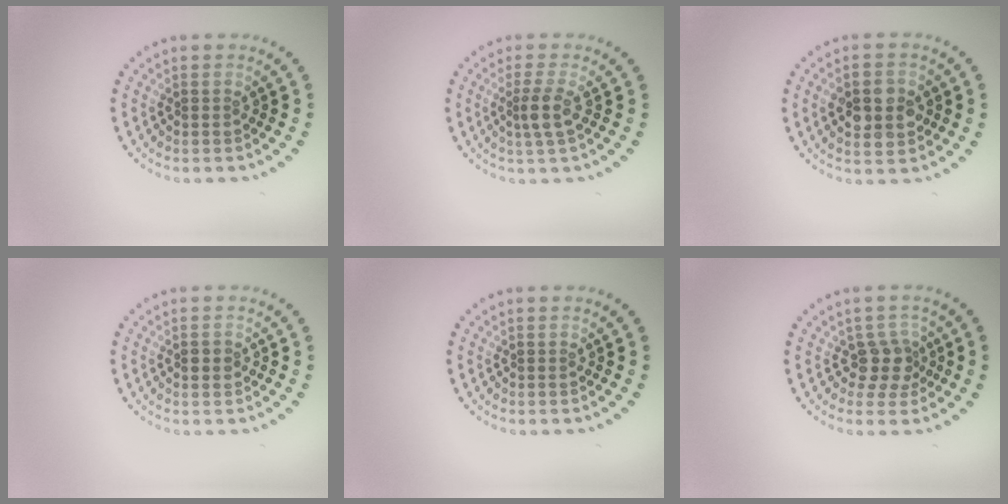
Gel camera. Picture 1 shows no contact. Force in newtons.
{"total": 2.2, "press": 1.8, "slide": 1.3}
{"total": 4.5, "press": 4.5, "slide": 0.1}
{"total": 1.3, "press": 1.3, "slide": 0.0}
{"total": 0.0}
{"total": 2.4, "press": 2.0, "slide": 1.4}